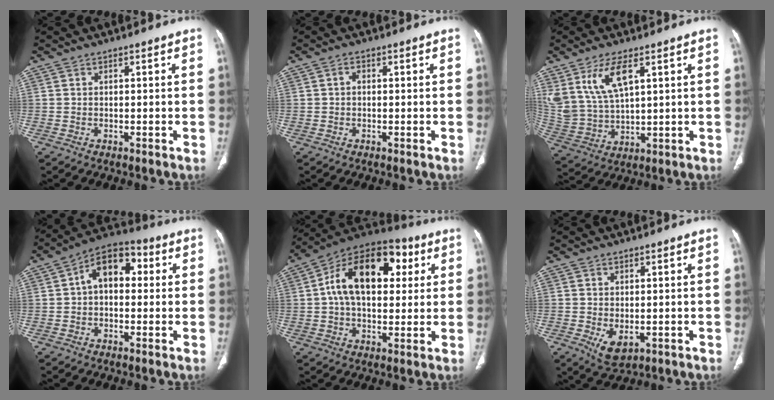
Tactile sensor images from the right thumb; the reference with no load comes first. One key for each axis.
{"total": 1.2, "fx": 0.0, "fy": 1.0, "fz": 0.8, "tx": -0.009, "ty": 0.005, "tz": -0.004}
{"total": 12.0, "fx": 5.9, "fy": 5.3, "fz": 8.9, "tx": -0.184, "ty": -0.021, "tz": 0.134}
{"total": 10.5, "fx": 1.6, "fy": 6.8, "fz": 7.9, "tx": -0.099, "ty": 0.034, "tz": 0.014}
{"total": 19.9, "fx": 4.5, "fy": 12.1, "fz": 15.2, "tx": -0.217, "ty": 0.021, "tz": 0.059}
{"total": 4.6, "fx": -1.0, "fy": 2.7, "fz": 3.6, "tx": -0.063, "ty": -0.009, "tz": -0.005}